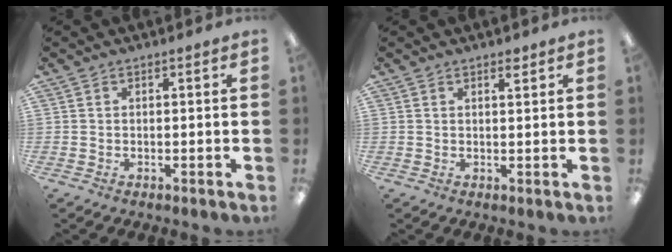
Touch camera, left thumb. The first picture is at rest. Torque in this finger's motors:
{"motor_torque": [-0.10, -0.06, -0.48, 0.14, -0.02]}